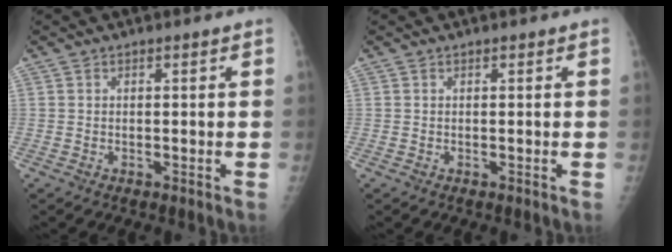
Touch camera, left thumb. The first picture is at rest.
{"total": 0.0}